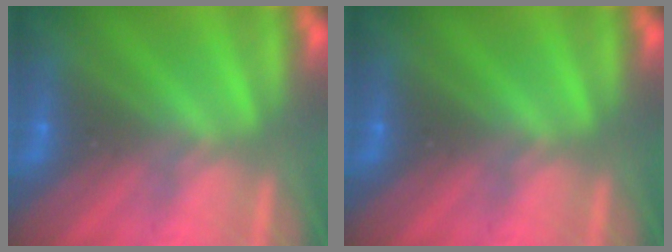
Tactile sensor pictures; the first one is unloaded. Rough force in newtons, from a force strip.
{"total": 0.0}